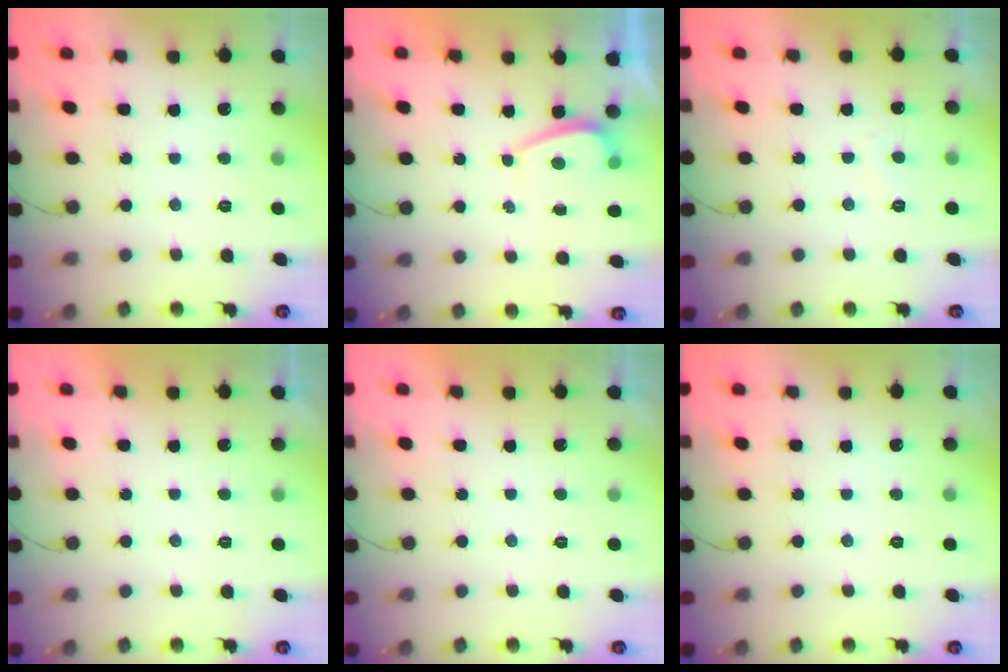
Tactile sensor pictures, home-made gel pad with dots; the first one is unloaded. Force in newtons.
{"total": 0.9, "press": 0.7, "slide": 0.5}
{"total": 0.7, "press": 0.5, "slide": 0.5}
{"total": 2.2, "press": 2.2, "slide": 0.4}
{"total": 2.1, "press": 2.1, "slide": 0.4}
{"total": 0.0}